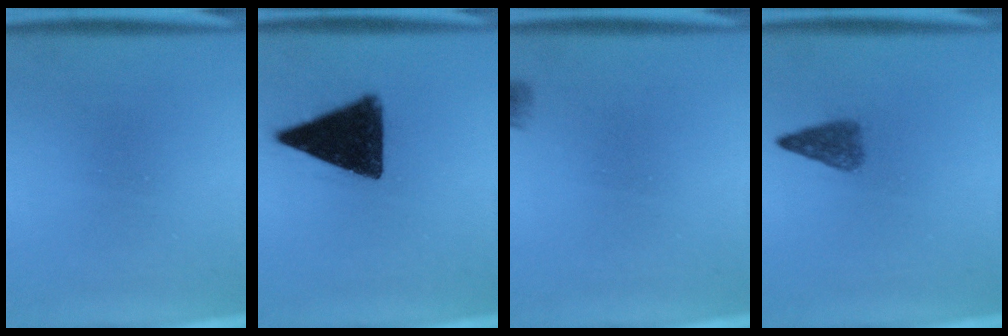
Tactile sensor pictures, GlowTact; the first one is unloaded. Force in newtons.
{"total": 12.9}
{"total": 2.9}
{"total": 3.2}